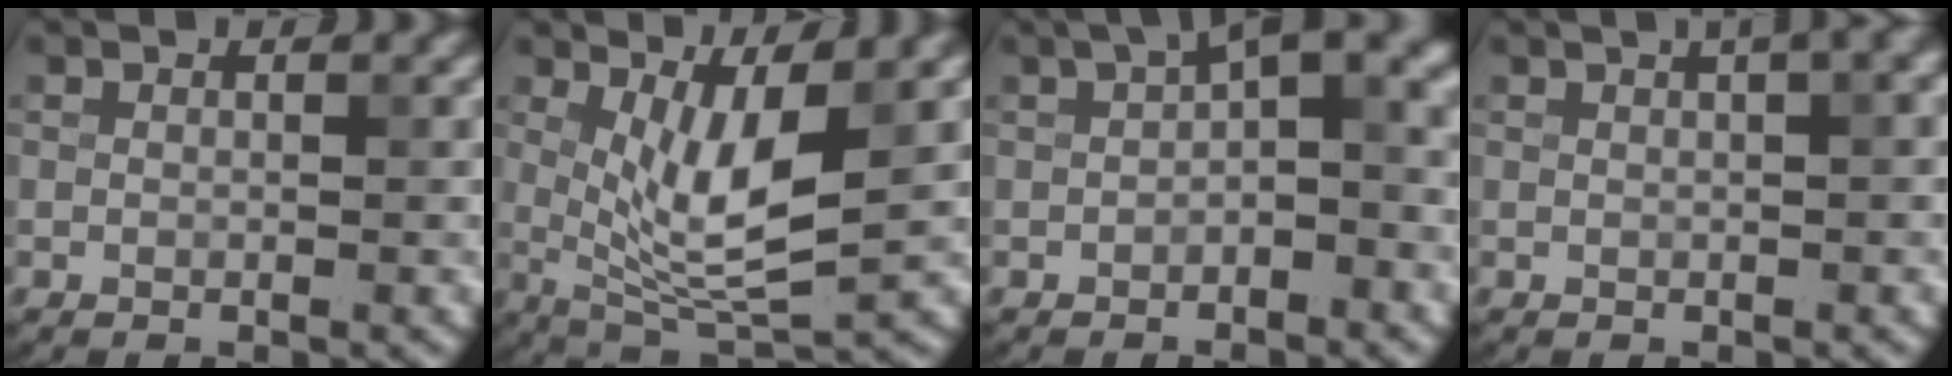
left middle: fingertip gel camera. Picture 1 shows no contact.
{"total": 5.9, "force": [1.2, 1.7, 5.6], "torque": [-0.104, -0.017, 0.029]}
{"total": 5.5, "force": [0.4, 2.4, 4.9], "torque": [-0.053, 0.019, -0.004]}
{"total": 3.7, "force": [1.6, 1.2, 3.1], "torque": [-0.029, 0.017, 0.013]}